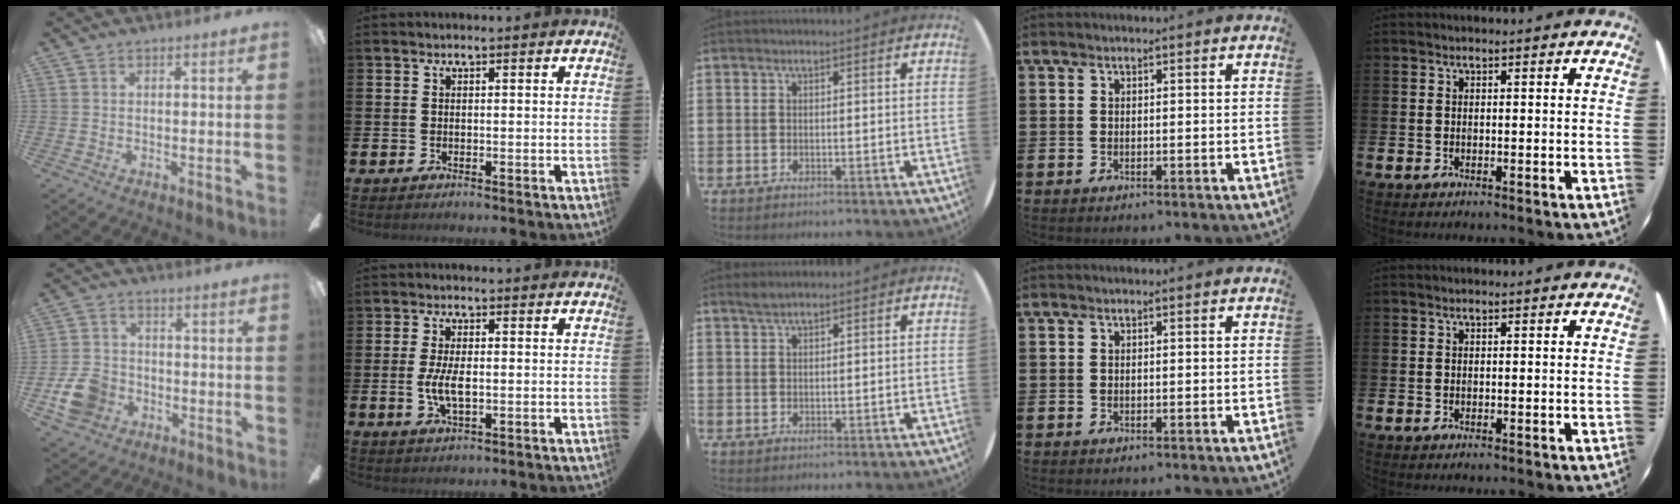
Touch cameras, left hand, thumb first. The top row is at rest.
{"thumb": {"total": 9.1, "force": [-3.6, 7.1, 4.4], "torque": [-0.102, 0.024, -0.066]}, "index": {"total": 4.7, "force": [-0.3, 2.1, 4.2], "torque": [-0.079, 0.000, -0.008]}, "middle": {"total": 1.3, "force": [1.2, 0.1, 0.5], "torque": [-0.012, 0.002, 0.021]}}